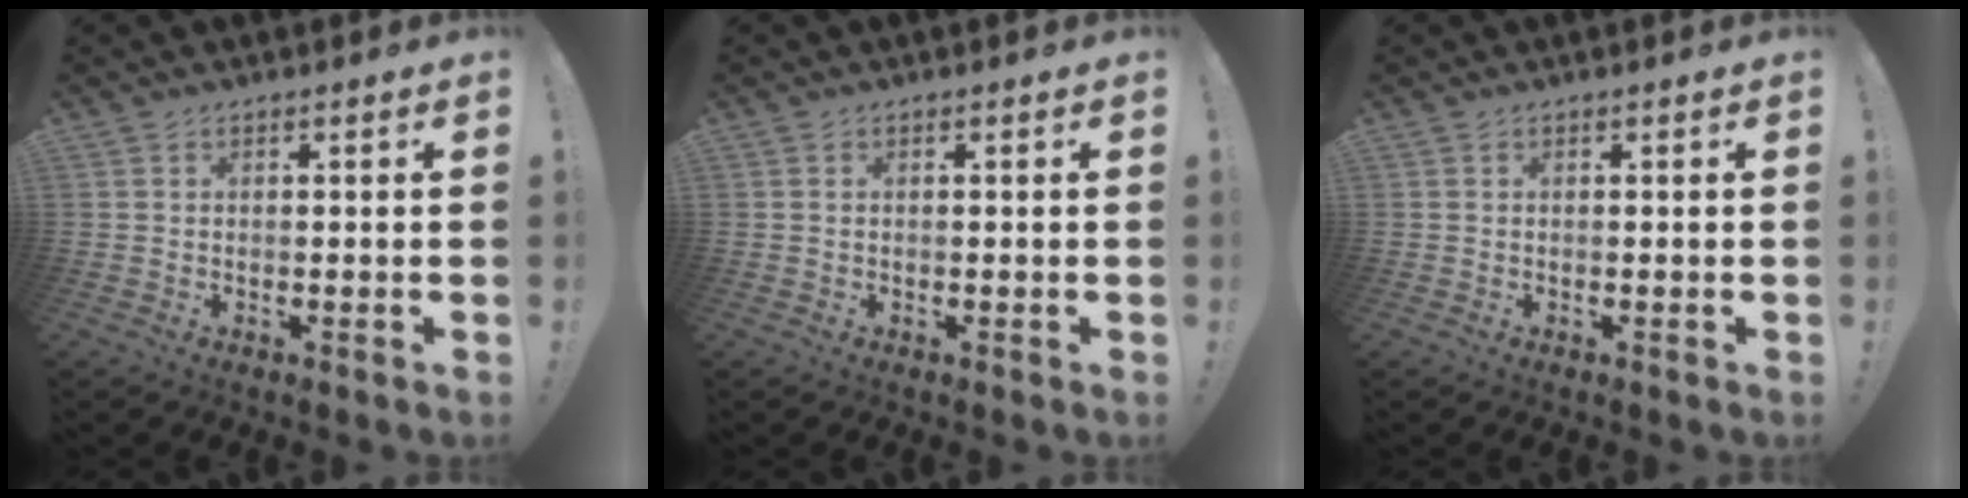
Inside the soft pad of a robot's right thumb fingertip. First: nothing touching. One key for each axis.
{"total": 0.0}
{"total": 0.0}